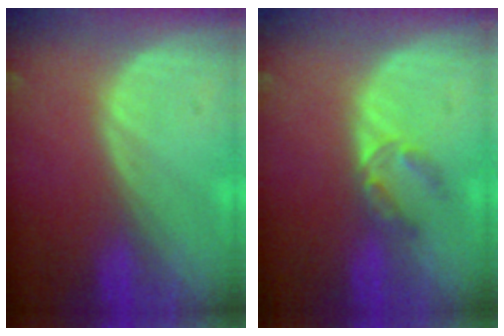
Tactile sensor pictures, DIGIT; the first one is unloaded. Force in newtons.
{"total": 2.9, "press": 2.7, "slide": 1.0}